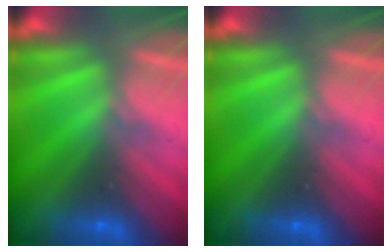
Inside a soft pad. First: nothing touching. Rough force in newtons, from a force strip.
{"total": 0.0}